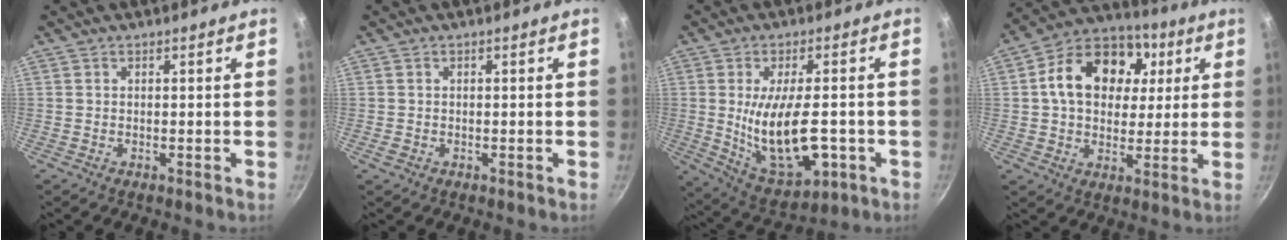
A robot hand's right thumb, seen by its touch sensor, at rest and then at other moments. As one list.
[{"total": 1.1, "force": [-0.4, 0.9, 0.4], "torque": [-0.006, 0.001, -0.006]}, {"total": 15.9, "force": [-2.4, 7.3, 14.0], "torque": [-0.218, -0.007, -0.021]}, {"total": 18.0, "force": [4.2, 13.4, 11.3], "torque": [-0.171, 0.021, 0.053]}]